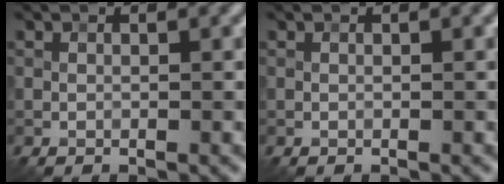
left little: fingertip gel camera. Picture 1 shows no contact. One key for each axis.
{"total": 0.0}